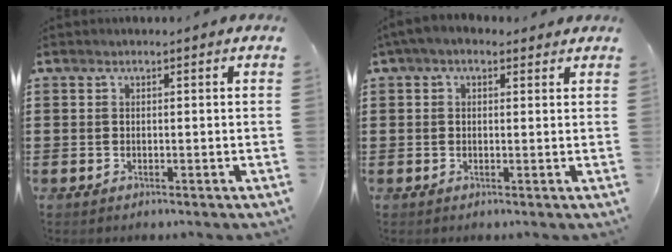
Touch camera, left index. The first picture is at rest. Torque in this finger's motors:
{"motor_torque": [2.15, 0.01, 0.89, 0.21]}